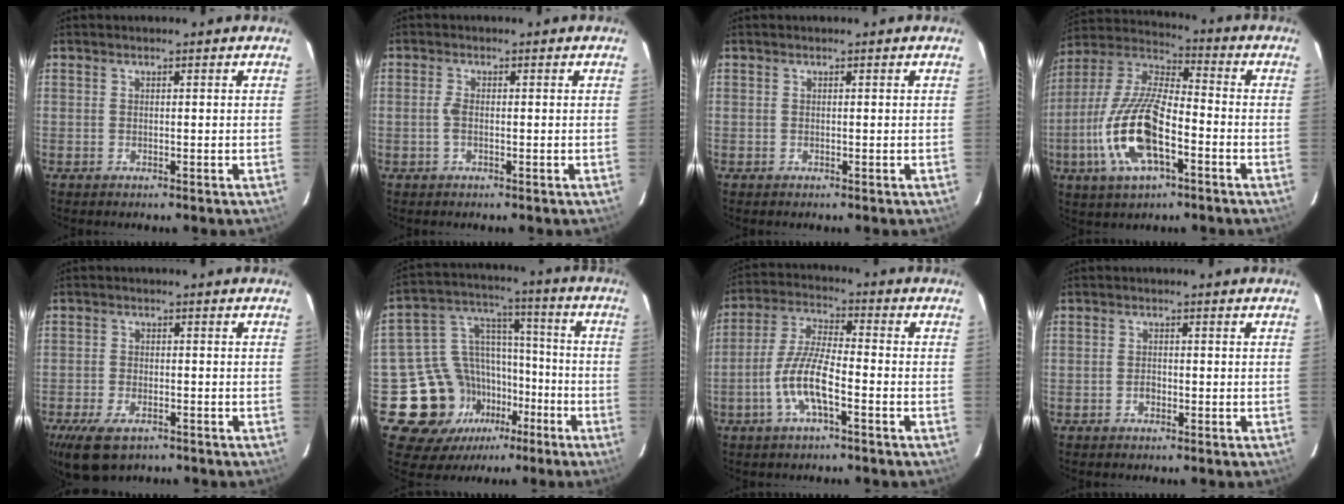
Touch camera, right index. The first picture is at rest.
{"total": 1.8, "force": [-0.4, 0.8, 1.6], "torque": [-0.036, 0.002, -0.008]}
{"total": 0.0}
{"total": 17.7, "force": [-6.2, 6.7, 15.1], "torque": [-0.321, -0.009, -0.122]}
{"total": 9.0, "force": [-5.8, 4.5, 5.3], "torque": [-0.132, -0.023, -0.102]}
{"total": 16.8, "force": [-8.3, 13.6, 5.2], "torque": [-0.120, 0.055, -0.120]}
{"total": 9.6, "force": [-3.9, 2.2, 8.4], "torque": [-0.179, 0.002, -0.077]}
{"total": 1.6, "force": [-0.7, 1.2, 0.8], "torque": [-0.016, 0.004, -0.011]}